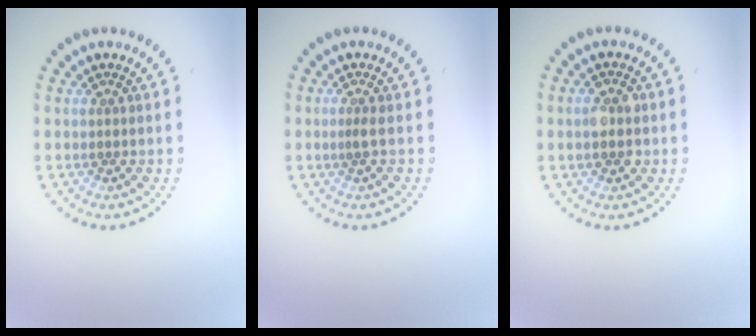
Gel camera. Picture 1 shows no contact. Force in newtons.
{"total": 0.6, "press": 0.3, "slide": 0.5}
{"total": 2.8, "press": 2.8, "slide": 0.2}